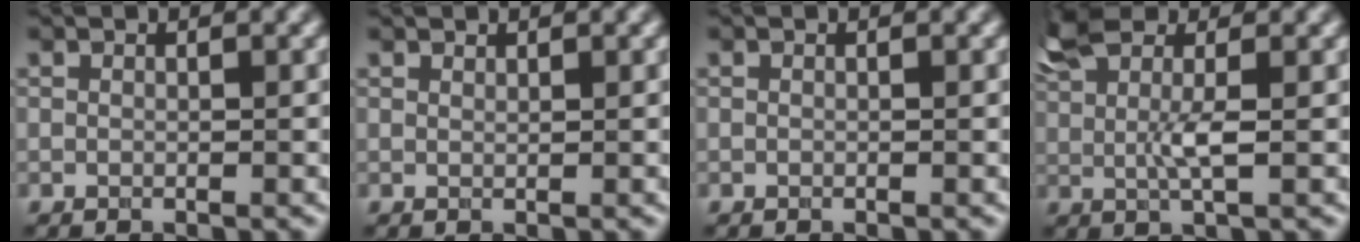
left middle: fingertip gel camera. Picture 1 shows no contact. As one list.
[{"total": 0.7, "force": [0.7, 0.0, 0.1], "torque": [0.001, 0.000, 0.015]}, {"total": 0.0}, {"total": 4.4, "force": [1.9, 1.5, 3.7], "torque": [-0.083, 0.001, 0.036]}]